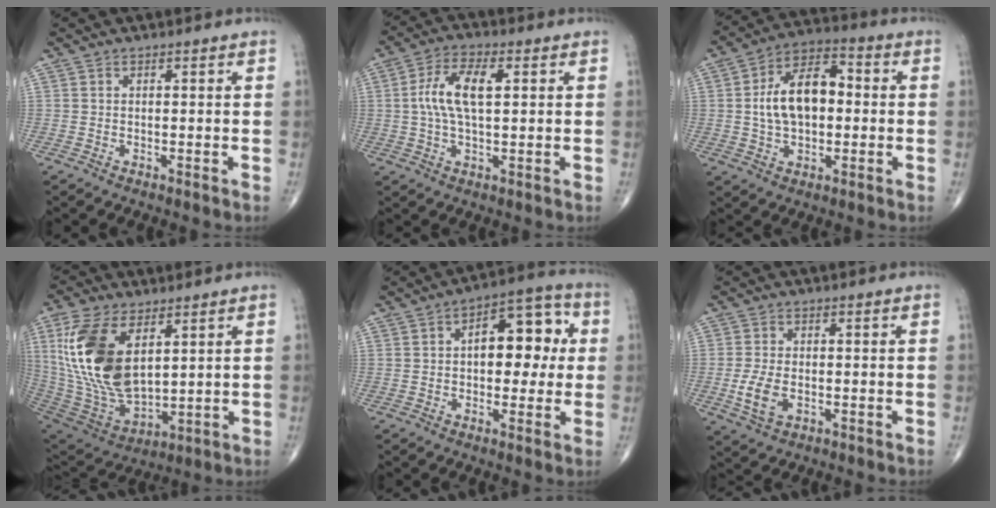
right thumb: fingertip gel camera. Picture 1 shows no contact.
{"total": 9.3, "force": [1.5, 4.0, 8.2], "torque": [-0.168, 0.013, 0.024]}
{"total": 13.6, "force": [0.5, 8.1, 10.9], "torque": [-0.174, 0.026, 0.002]}
{"total": 20.7, "force": [6.0, 10.9, 16.6], "torque": [-0.333, -0.031, 0.124]}
{"total": 13.0, "force": [1.7, 7.1, 10.7], "torque": [-0.111, 0.027, 0.016]}
{"total": 5.6, "force": [-1.2, 3.3, 4.3], "torque": [-0.092, -0.003, -0.019]}